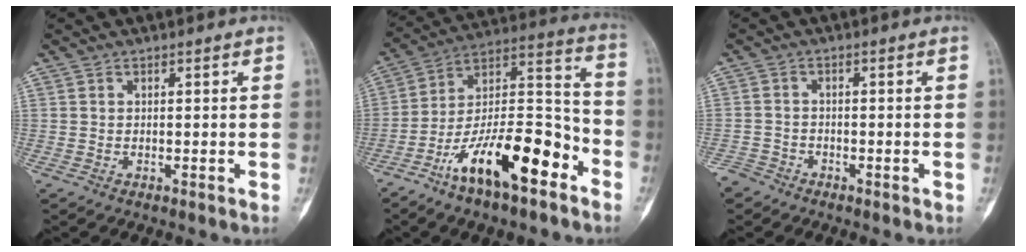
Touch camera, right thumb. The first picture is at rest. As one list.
[{"total": 20.5, "force": [-11.0, 7.4, 15.7], "torque": [-0.253, 0.087, -0.190]}, {"total": 3.1, "force": [-2.4, 2.0, 0.1], "torque": [0.006, 0.010, -0.050]}]